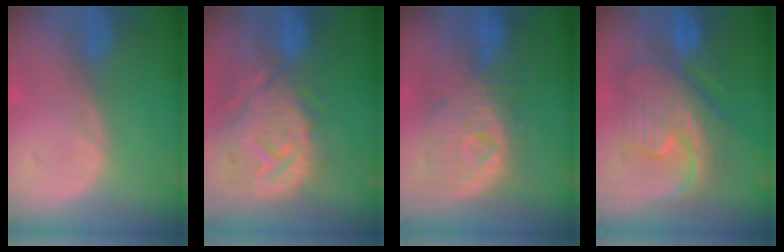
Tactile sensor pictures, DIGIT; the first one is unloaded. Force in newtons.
{"total": 13.0, "press": 11.4, "slide": 6.3}
{"total": 9.8, "press": 9.1, "slide": 3.6}
{"total": 11.1, "press": 11.1, "slide": 1.1}